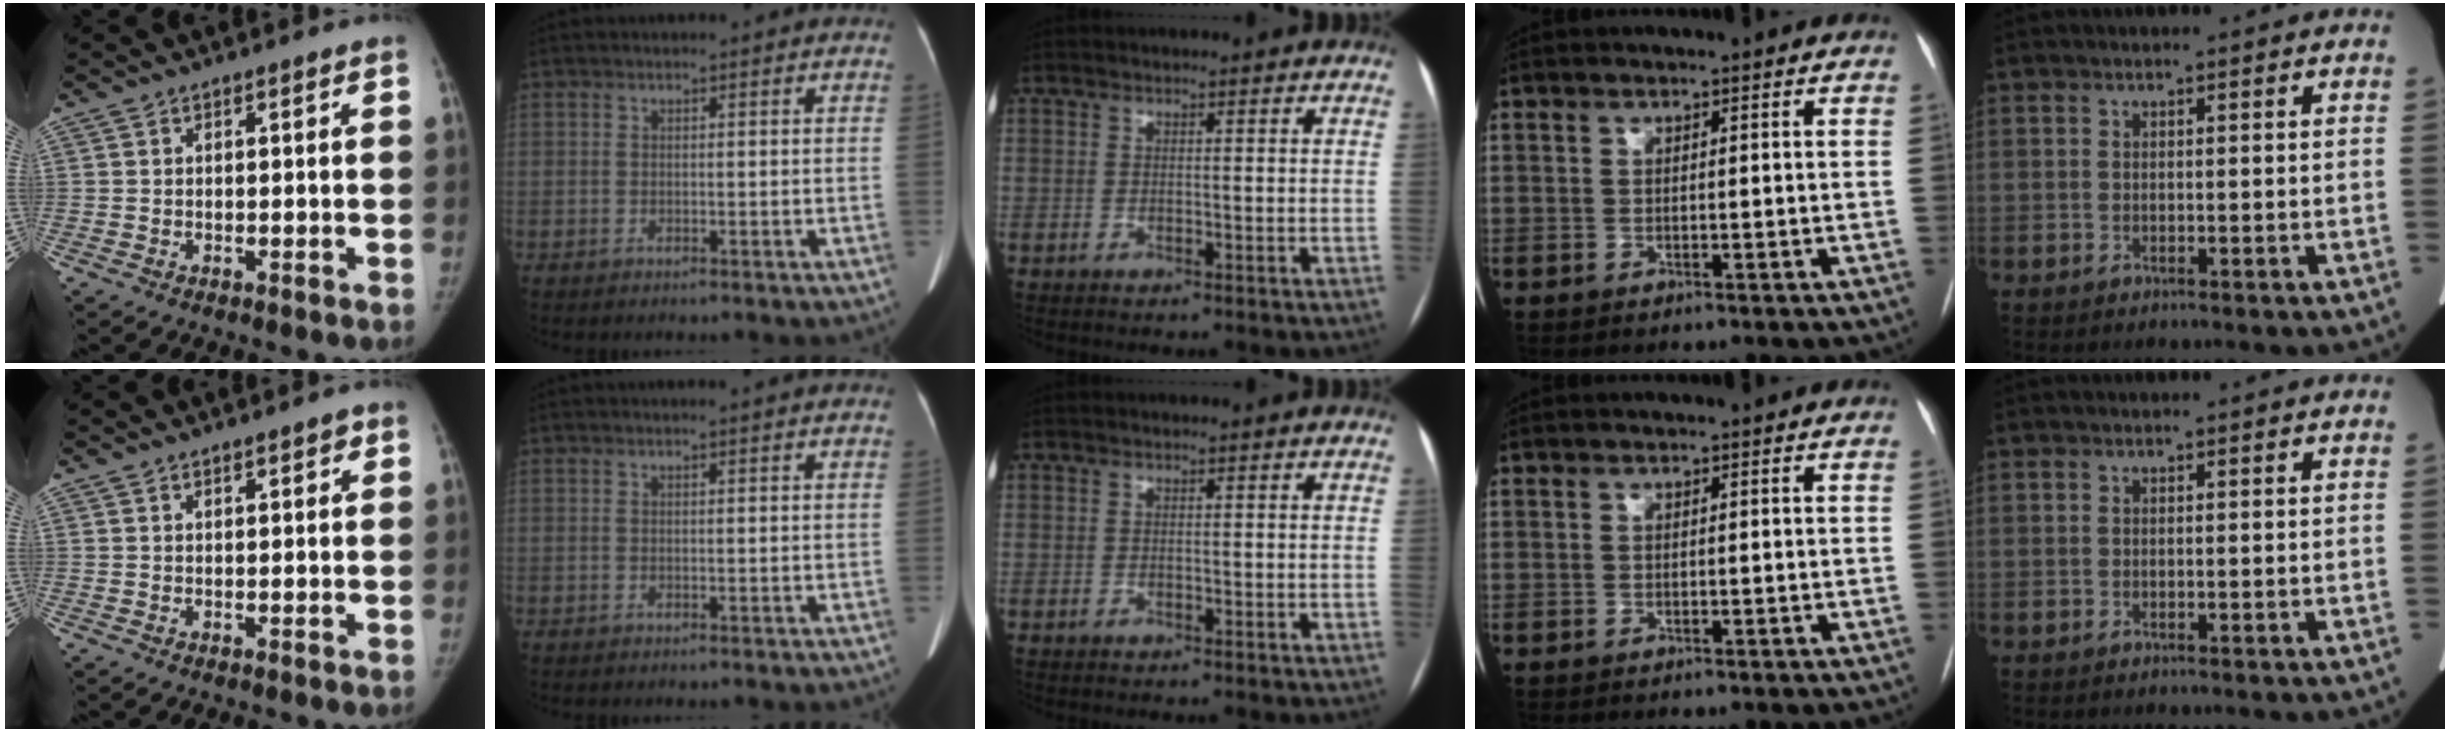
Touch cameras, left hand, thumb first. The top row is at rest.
{"thumb": {"total": 2.0, "force": [1.3, 0.7, 1.3], "torque": [-0.013, -0.005, 0.017]}, "index": {"total": 1.1, "force": [1.0, -0.1, 0.6], "torque": [-0.013, 0.007, 0.014]}}